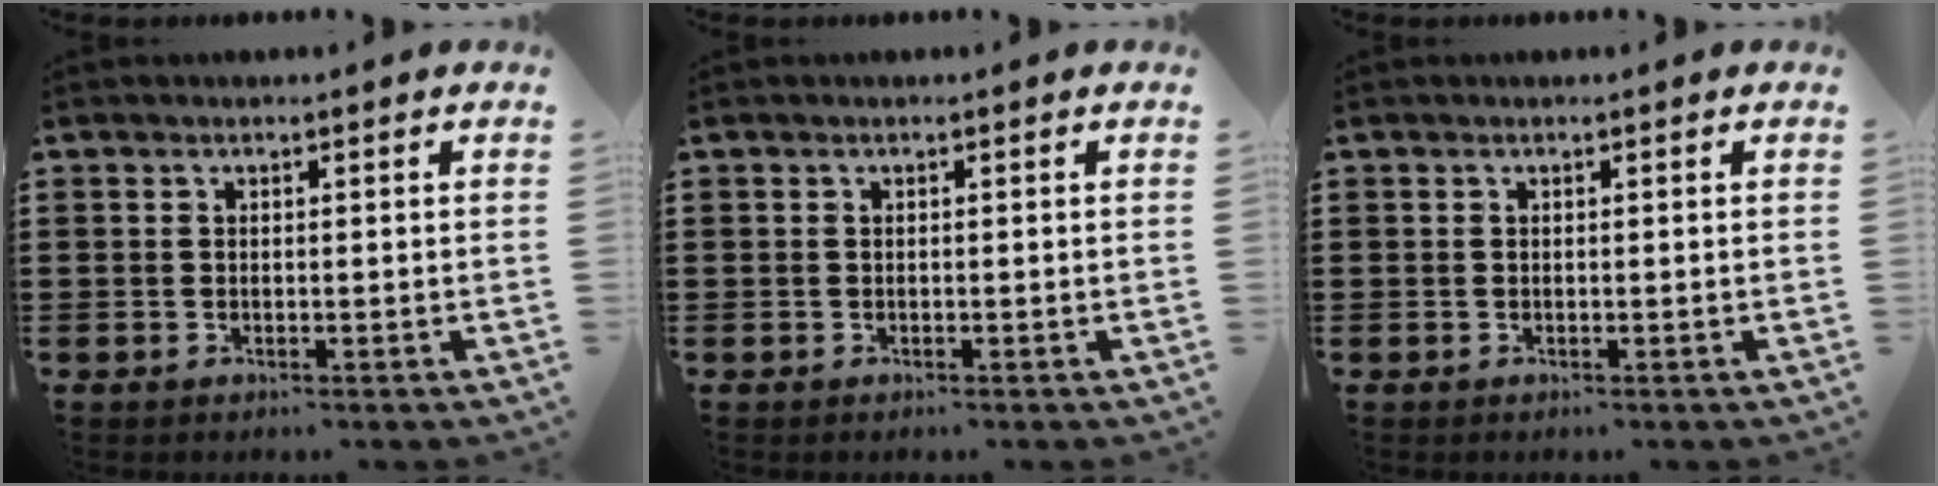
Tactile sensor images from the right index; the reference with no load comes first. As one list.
[{"total": 0.0}, {"total": 0.0}]